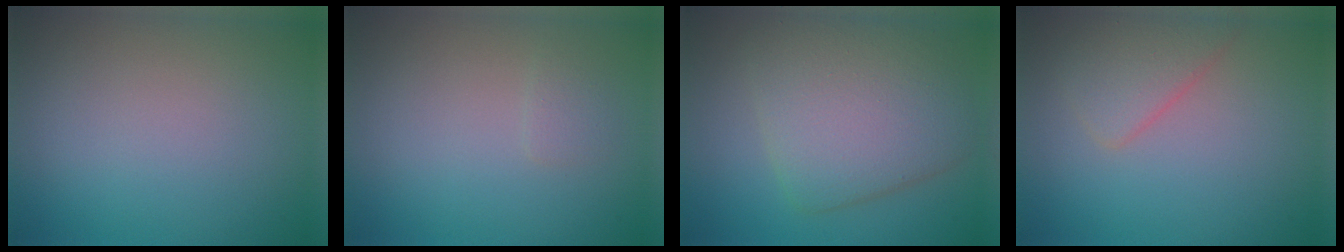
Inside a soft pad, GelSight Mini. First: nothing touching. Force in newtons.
{"total": 0.7, "press": 0.7, "slide": 0.0}
{"total": 7.0, "press": 6.9, "slide": 0.4}
{"total": 2.6, "press": 2.6, "slide": 0.1}